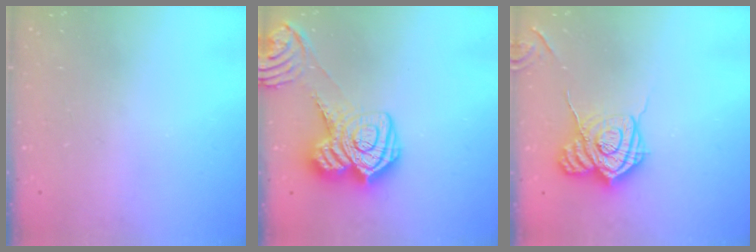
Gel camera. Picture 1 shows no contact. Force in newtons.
{"total": 17.8, "press": 17.8, "slide": 1.2}
{"total": 15.8, "press": 15.8, "slide": 0.8}